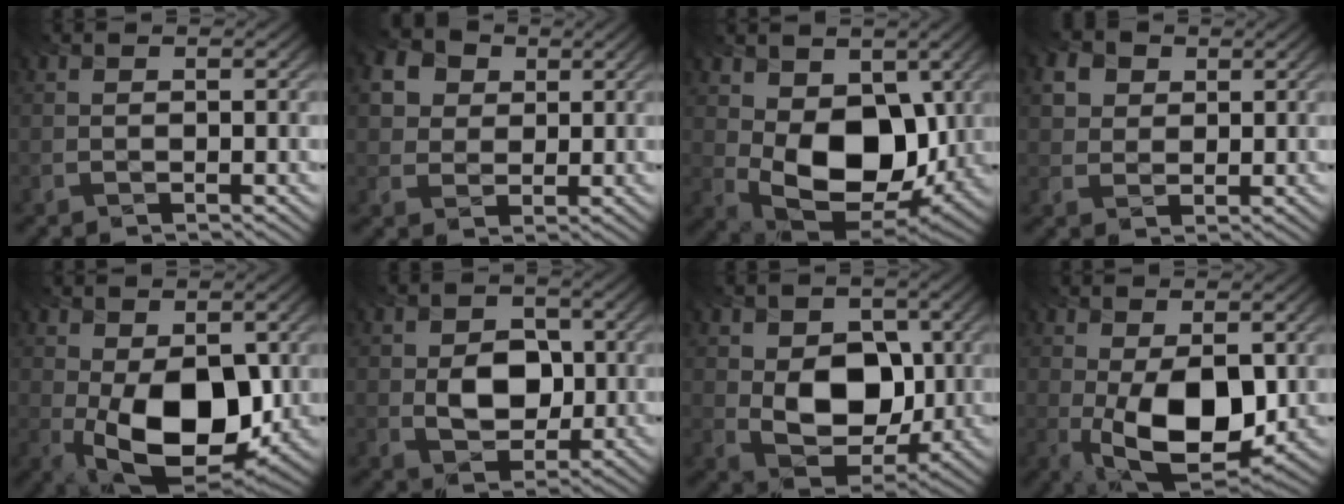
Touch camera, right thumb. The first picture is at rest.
{"total": 6.7, "force": [2.4, 5.6, 2.7], "torque": [-0.112, 0.012, 0.042]}
{"total": 12.4, "force": [0.8, 8.4, 9.2], "torque": [-0.173, -0.024, 0.023]}
{"total": 4.0, "force": [1.5, 3.4, 1.5], "torque": [-0.054, -0.003, 0.032]}
{"total": 13.2, "force": [-1.7, 7.4, 10.8], "torque": [-0.187, -0.025, -0.022]}
{"total": 5.6, "force": [-0.8, 4.3, 3.5], "torque": [-0.061, -0.007, -0.016]}
{"total": 9.3, "force": [0.1, 6.8, 6.3], "torque": [-0.112, -0.017, -0.005]}
{"total": 11.7, "force": [-1.7, 5.9, 9.9], "torque": [-0.184, -0.014, -0.024]}